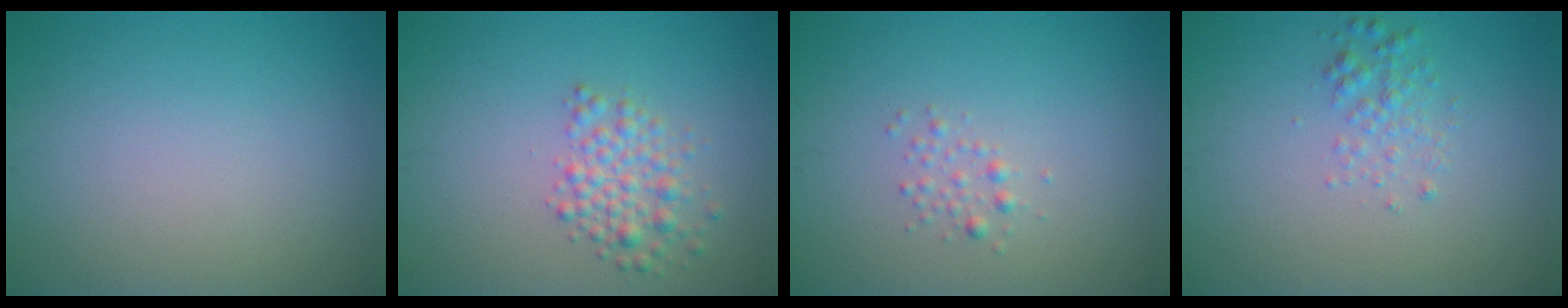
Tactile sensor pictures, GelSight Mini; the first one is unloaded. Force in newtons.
{"total": 2.8, "press": 2.8, "slide": 0.0}
{"total": 1.1, "press": 1.1, "slide": 0.0}
{"total": 1.6, "press": 1.6, "slide": 0.0}